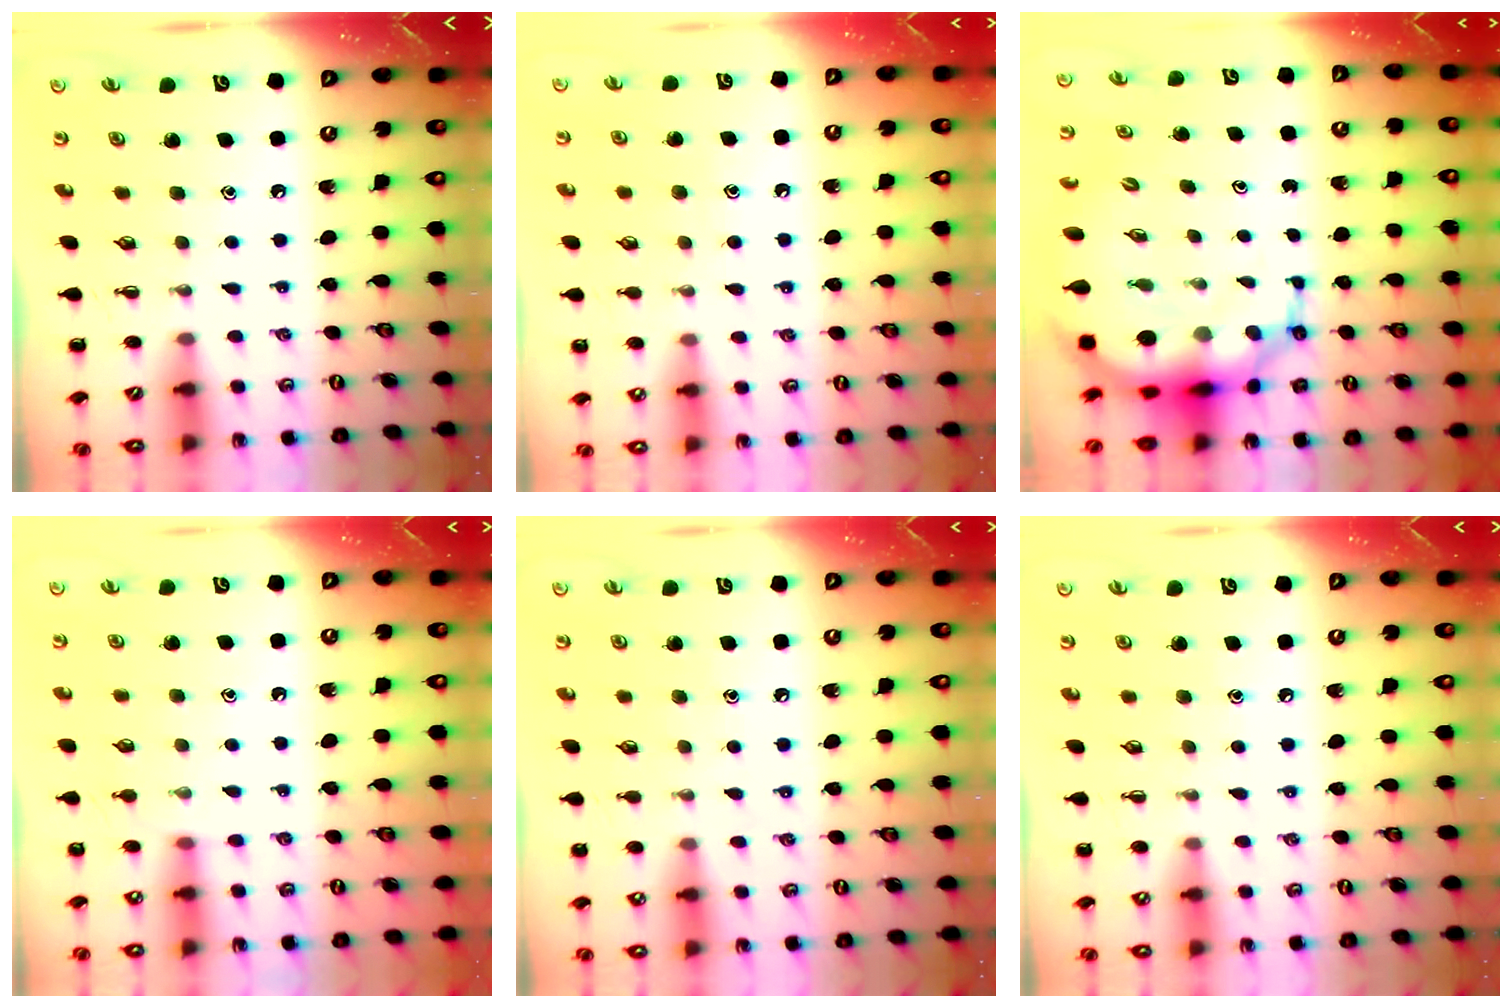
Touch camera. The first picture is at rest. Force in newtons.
{"total": 8.1, "press": 8.0, "slide": 1.4}
{"total": 13.4, "press": 12.9, "slide": 3.8}
{"total": 5.2, "press": 5.0, "slide": 1.5}
{"total": 6.6, "press": 6.4, "slide": 1.9}
{"total": 7.1, "press": 6.8, "slide": 2.1}